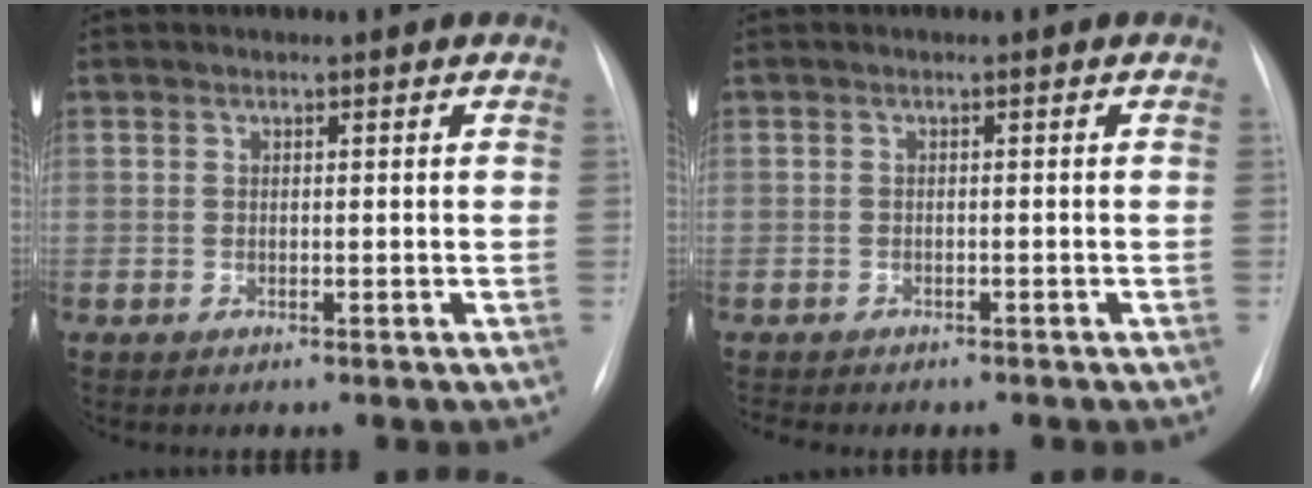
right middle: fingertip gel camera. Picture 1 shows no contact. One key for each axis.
{"total": 4.0, "fx": -3.5, "fy": 1.1, "fz": 1.6, "tx": -0.027, "ty": -0.006, "tz": -0.041}